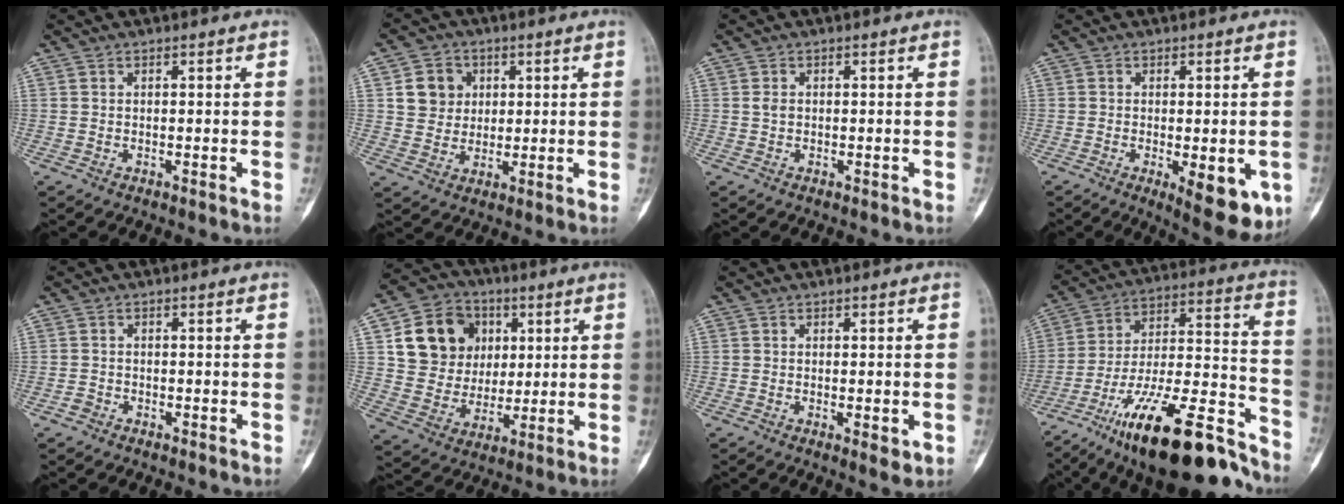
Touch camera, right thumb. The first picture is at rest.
{"total": 7.2, "force": [2.0, 6.4, 2.6], "torque": [-0.011, -0.004, 0.035]}
{"total": 0.9, "force": [-0.1, 0.7, 0.6], "torque": [-0.009, 0.002, -0.004]}
{"total": 9.6, "force": [-3.1, 3.5, 8.4], "torque": [-0.092, -0.015, -0.036]}
{"total": 1.1, "force": [-0.8, 0.7, 0.1], "torque": [-0.003, 0.003, -0.021]}
{"total": 15.2, "force": [4.5, 13.0, 6.3], "torque": [-0.074, -0.001, 0.085]}
{"total": 2.8, "force": [-0.7, 0.9, 2.5], "torque": [-0.032, -0.007, -0.008]}
{"total": 26.5, "force": [-19.1, 7.1, 17.0], "torque": [-0.234, 0.096, -0.318]}